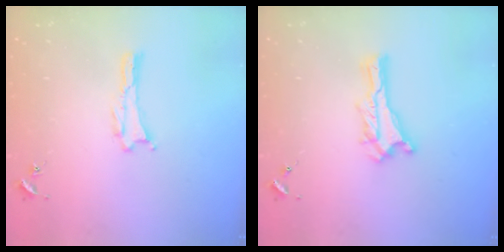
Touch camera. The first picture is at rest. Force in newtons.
{"total": 0.0}